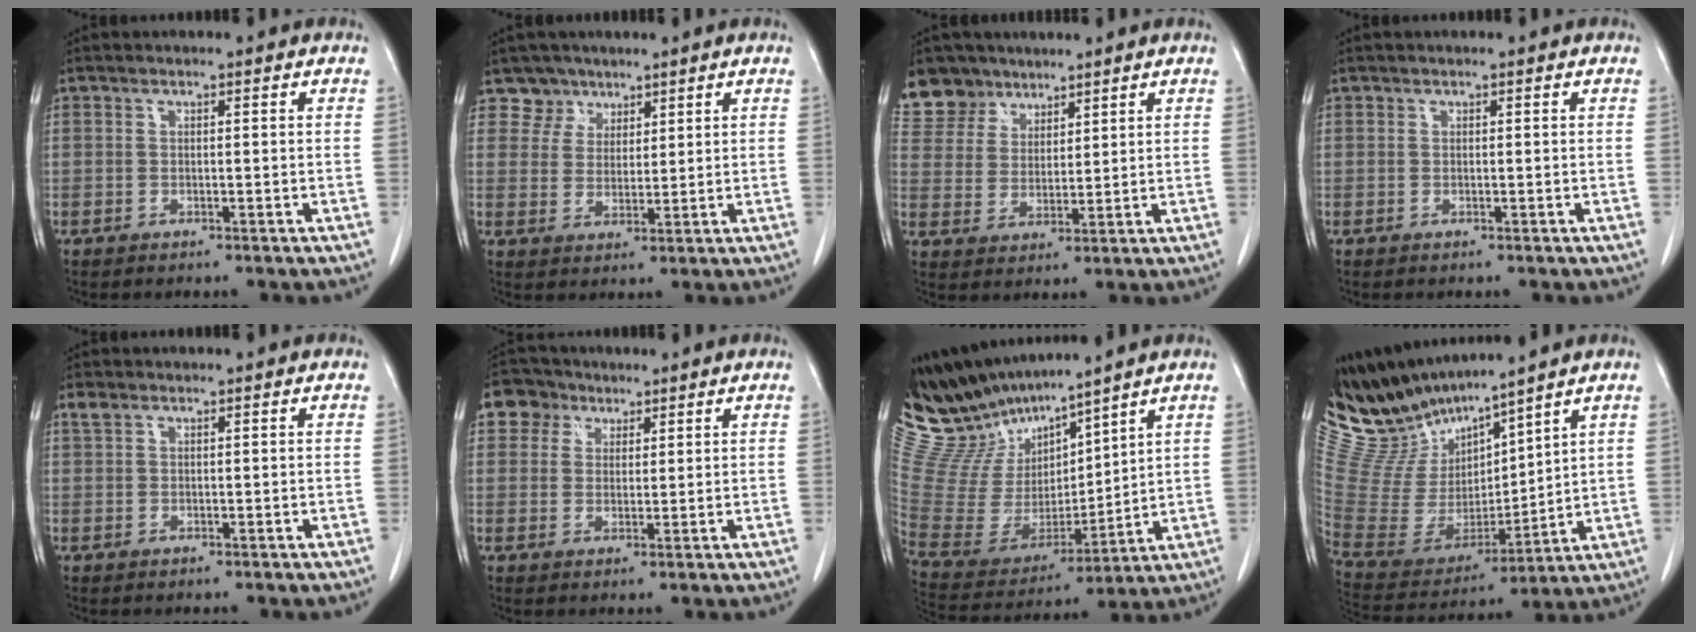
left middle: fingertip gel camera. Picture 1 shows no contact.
{"total": 4.6, "force": [3.3, 3.2, -0.6], "torque": [0.017, -0.001, 0.058]}
{"total": 8.1, "force": [6.3, 5.1, 0.4], "torque": [-0.012, 0.013, 0.131]}
{"total": 0.0}
{"total": 1.3, "force": [0.9, 0.6, 0.6], "torque": [-0.019, 0.013, 0.021]}
{"total": 4.7, "force": [2.7, 3.8, 0.6], "torque": [-0.015, 0.015, 0.049]}
{"total": 15.1, "force": [13.8, 2.9, 5.5], "torque": [-0.129, -0.005, 0.284]}
{"total": 13.7, "force": [13.0, 1.4, 3.9], "torque": [-0.104, -0.009, 0.278]}